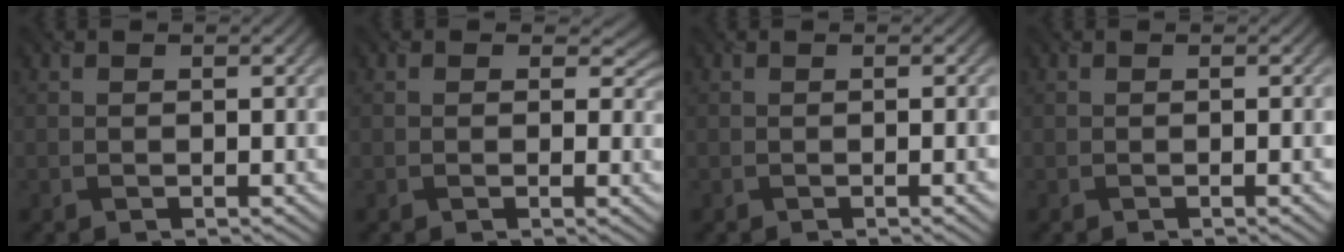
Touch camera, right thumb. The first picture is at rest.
{"total": 2.6, "force": [0.6, 2.1, 1.5], "torque": [-0.018, -0.008, 0.007]}
{"total": 1.8, "force": [-0.4, 0.2, 1.8], "torque": [-0.022, -0.002, -0.004]}
{"total": 1.5, "force": [-0.3, 0.0, 1.4], "torque": [-0.019, -0.002, -0.004]}